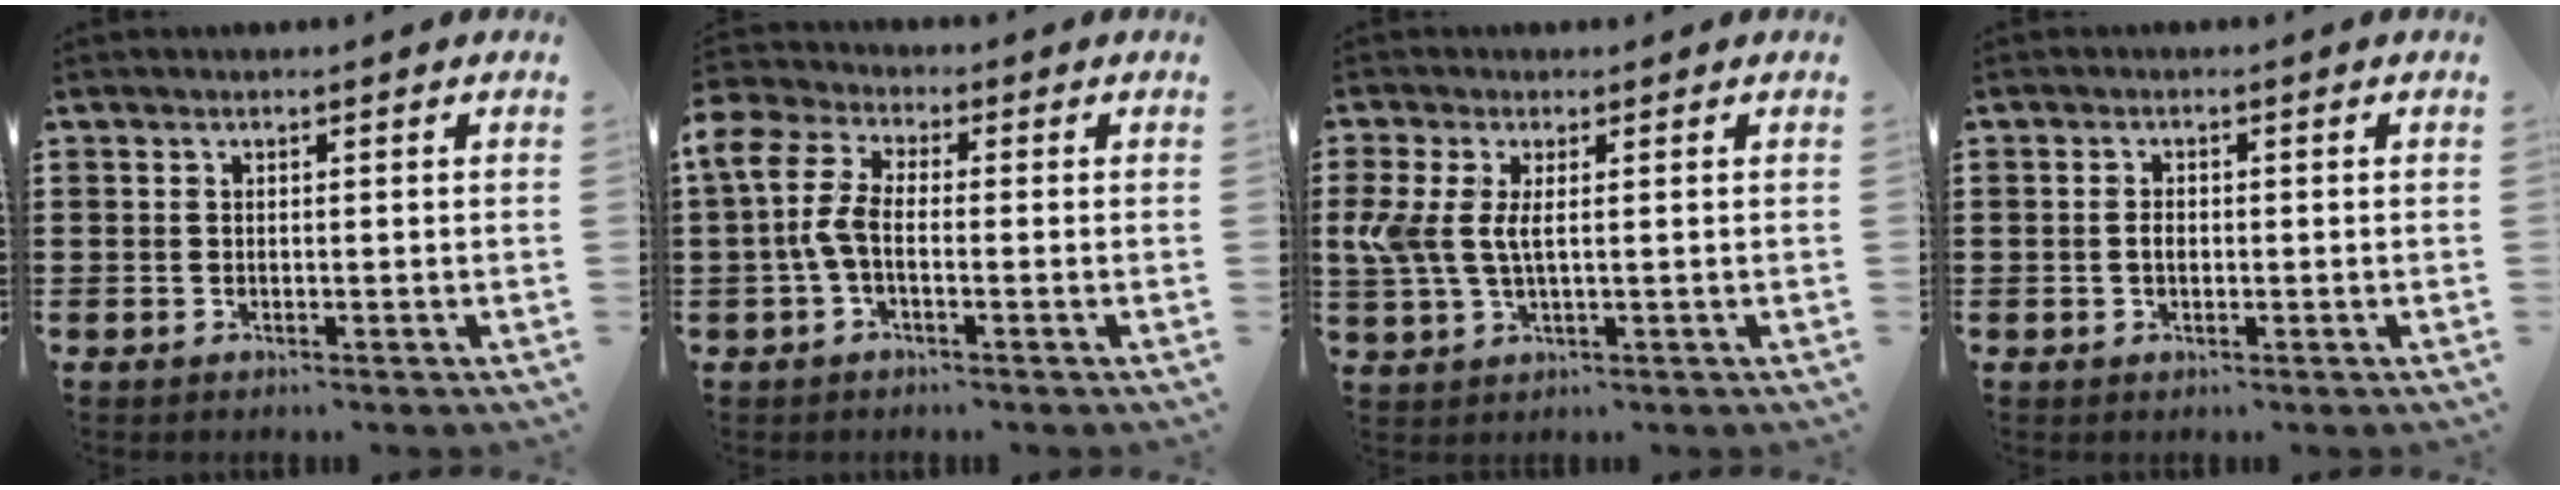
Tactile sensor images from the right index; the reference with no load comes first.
{"total": 6.2, "force": [-0.9, 3.4, 5.1], "torque": [-0.145, -0.005, -0.027]}
{"total": 4.4, "force": [0.5, 1.8, 4.0], "torque": [-0.110, -0.007, 0.000]}
{"total": 1.5, "force": [-0.2, 0.9, 1.2], "torque": [-0.024, 0.005, -0.004]}